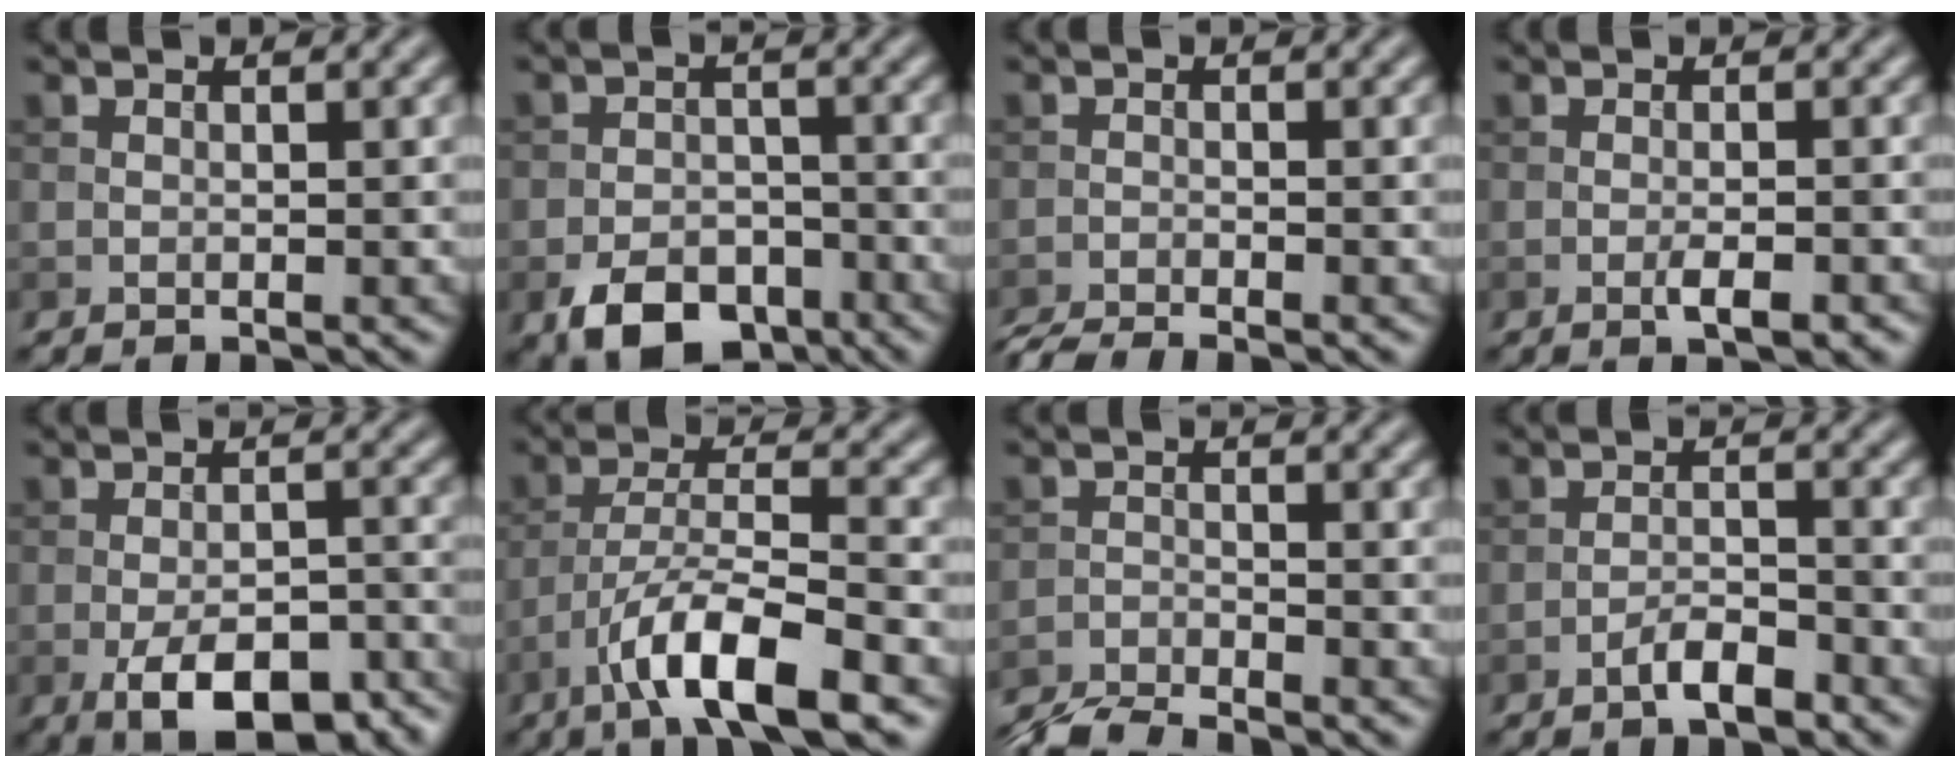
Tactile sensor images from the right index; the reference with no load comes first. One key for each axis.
{"total": 6.6, "fx": -3.9, "fy": 3.9, "fz": 3.5, "tx": -0.057, "ty": -0.008, "tz": -0.069}
{"total": 4.2, "fx": -3.7, "fy": 0.4, "fz": 1.9, "tx": -0.039, "ty": -0.019, "tz": -0.072}
{"total": 2.3, "fx": -1.2, "fy": 0.5, "fz": 1.9, "tx": -0.033, "ty": 0.000, "tz": -0.021}
{"total": 8.9, "fx": -4.8, "fy": 3.8, "fz": 6.5, "tx": -0.100, "ty": -0.009, "tz": -0.068}
{"total": 8.8, "fx": -5.2, "fy": 2.2, "fz": 6.8, "tx": -0.115, "ty": 0.006, "tz": -0.096}
{"total": 4.0, "fx": -3.9, "fy": 0.4, "fz": 0.8, "tx": -0.021, "ty": -0.009, "tz": -0.079}
{"total": 2.8, "fx": -1.9, "fy": 0.8, "fz": 1.8, "tx": -0.030, "ty": 0.007, "tz": -0.037}